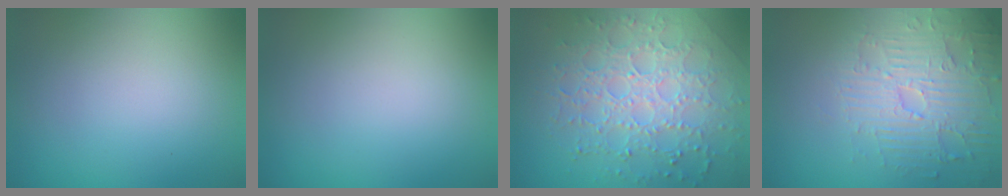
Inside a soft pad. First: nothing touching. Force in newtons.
{"total": 0.0}
{"total": 7.6, "press": 5.4, "slide": 5.3}
{"total": 4.5, "press": 4.1, "slide": 1.8}